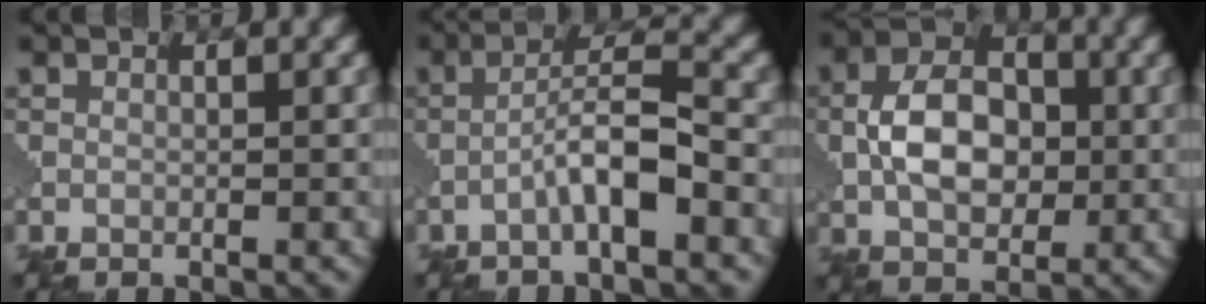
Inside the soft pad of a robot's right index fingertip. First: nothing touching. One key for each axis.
{"total": 4.6, "fx": -2.1, "fy": 0.7, "fz": 4.0, "tx": -0.070, "ty": 0.020, "tz": -0.045}
{"total": 6.7, "fx": -0.2, "fy": 4.4, "fz": 5.0, "tx": -0.092, "ty": 0.006, "tz": -0.008}